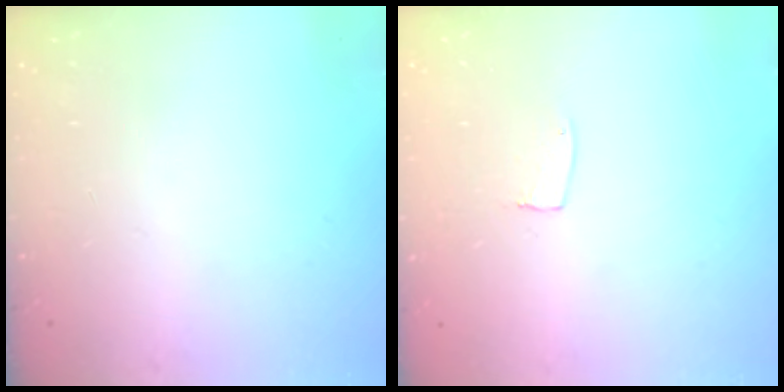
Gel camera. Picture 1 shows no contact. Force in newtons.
{"total": 3.1, "press": 3.1, "slide": 0.2}